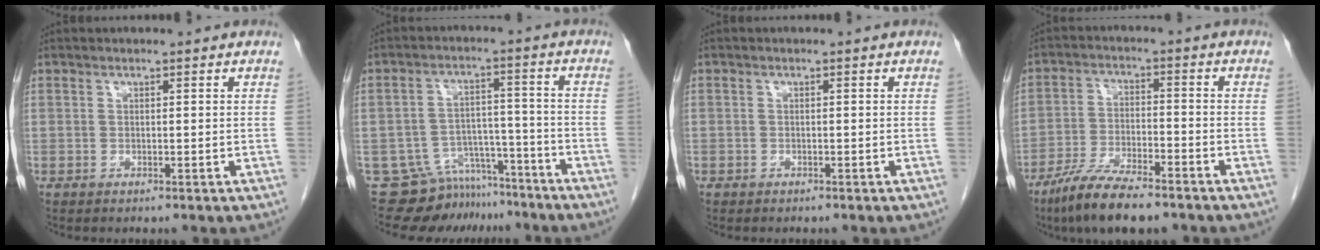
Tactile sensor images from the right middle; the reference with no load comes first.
{"total": 9.8, "force": [-8.8, 4.2, 0.5], "torque": [-0.003, 0.033, -0.134]}
{"total": 0.5, "force": [-0.4, 0.4, 0.0], "torque": [-0.006, 0.003, -0.008]}
{"total": 10.2, "force": [-7.6, 0.4, 6.8], "torque": [-0.126, -0.031, -0.133]}